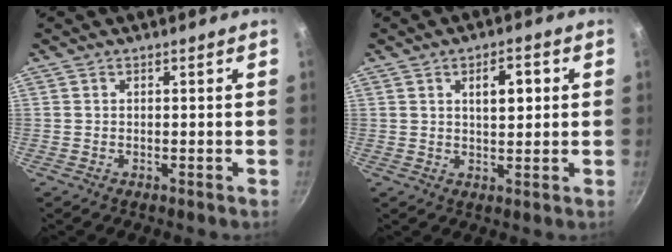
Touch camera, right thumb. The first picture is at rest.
{"total": 5.7, "force": [1.5, 2.7, 4.8], "torque": [-0.054, -0.001, 0.022]}